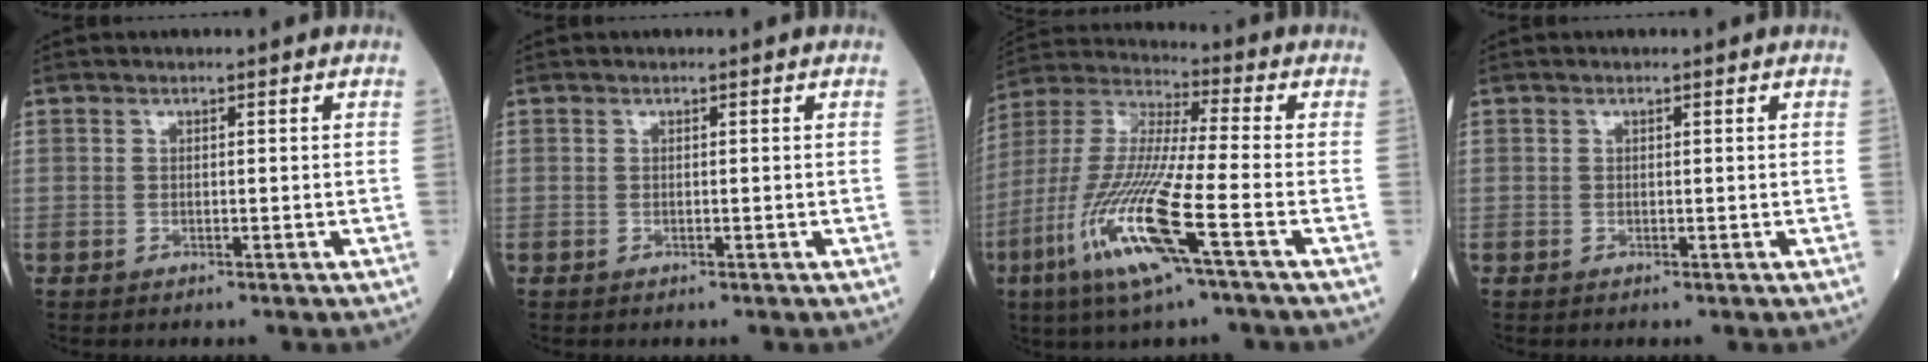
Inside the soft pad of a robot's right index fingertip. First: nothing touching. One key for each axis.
{"total": 0.0}
{"total": 16.6, "fx": -7.1, "fy": 0.6, "fz": 15.0, "tx": -0.324, "ty": -0.025, "tz": -0.139}
{"total": 0.0}